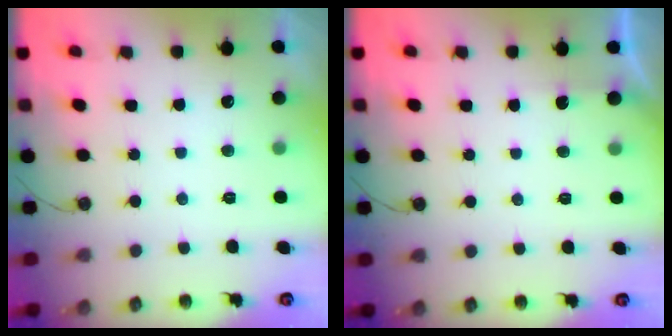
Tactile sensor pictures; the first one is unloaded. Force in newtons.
{"total": 1.5, "press": 1.4, "slide": 0.3}